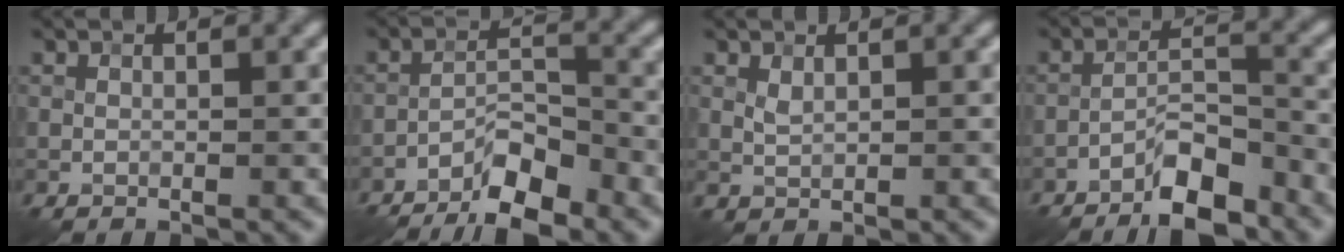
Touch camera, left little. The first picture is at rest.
{"total": 5.5, "force": [-4.2, 1.5, 3.3], "torque": [-0.053, 0.006, -0.079]}
{"total": 0.9, "force": [0.4, 0.5, 0.6], "torque": [-0.018, -0.002, 0.013]}
{"total": 5.8, "force": [-4.3, 1.5, 3.5], "torque": [-0.057, 0.007, -0.081]}